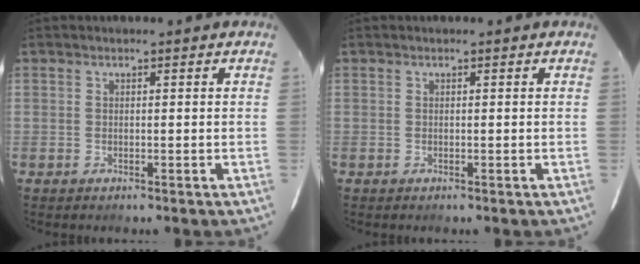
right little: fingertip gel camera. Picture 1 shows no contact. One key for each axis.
{"total": 0.0}